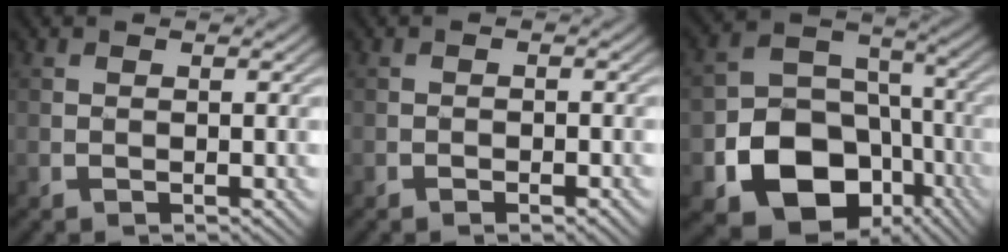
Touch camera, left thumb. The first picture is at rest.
{"total": 1.8, "force": [-1.1, 0.7, 1.3], "torque": [-0.016, -0.001, -0.015]}
{"total": 16.6, "force": [-7.3, 12.7, 7.7], "torque": [-0.155, -0.042, -0.127]}